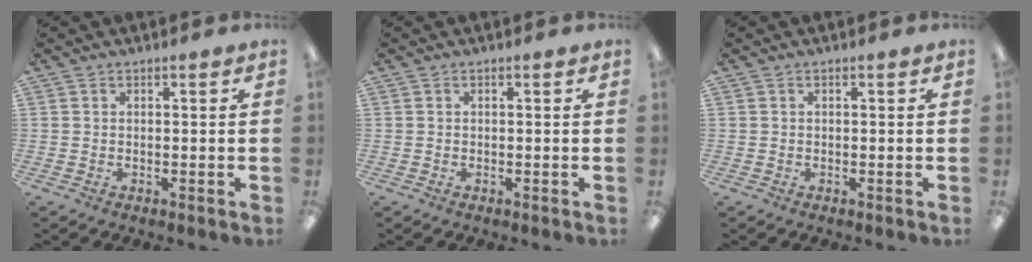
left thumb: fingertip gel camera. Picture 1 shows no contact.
{"total": 0.0}
{"total": 0.0}